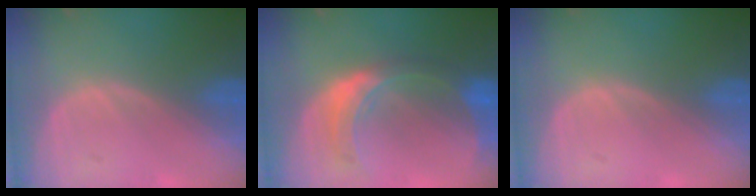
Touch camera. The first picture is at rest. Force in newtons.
{"total": 8.1, "press": 7.1, "slide": 3.7}
{"total": 0.0}